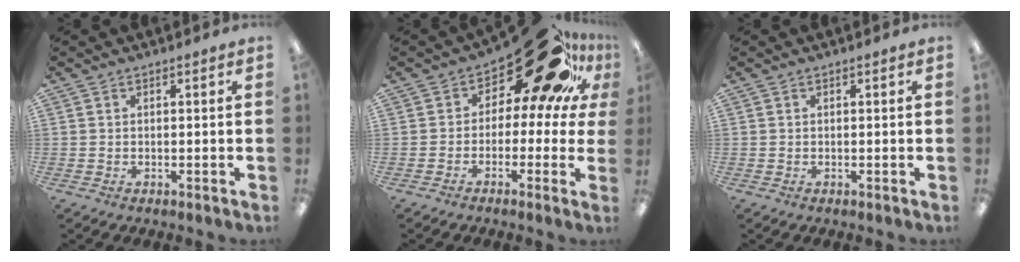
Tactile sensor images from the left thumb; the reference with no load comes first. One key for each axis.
{"total": 20.2, "fx": 12.0, "fy": 9.7, "fz": 13.0, "tx": -0.177, "ty": -0.074, "tz": 0.198}
{"total": 0.0}